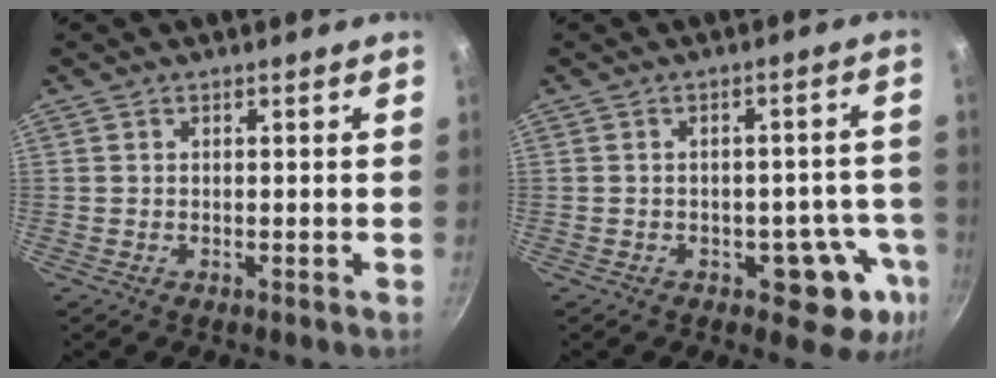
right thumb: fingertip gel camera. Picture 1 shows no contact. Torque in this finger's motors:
{"motor_torque": [0.96, 0.77, 0.94, -0.10, 0.15]}